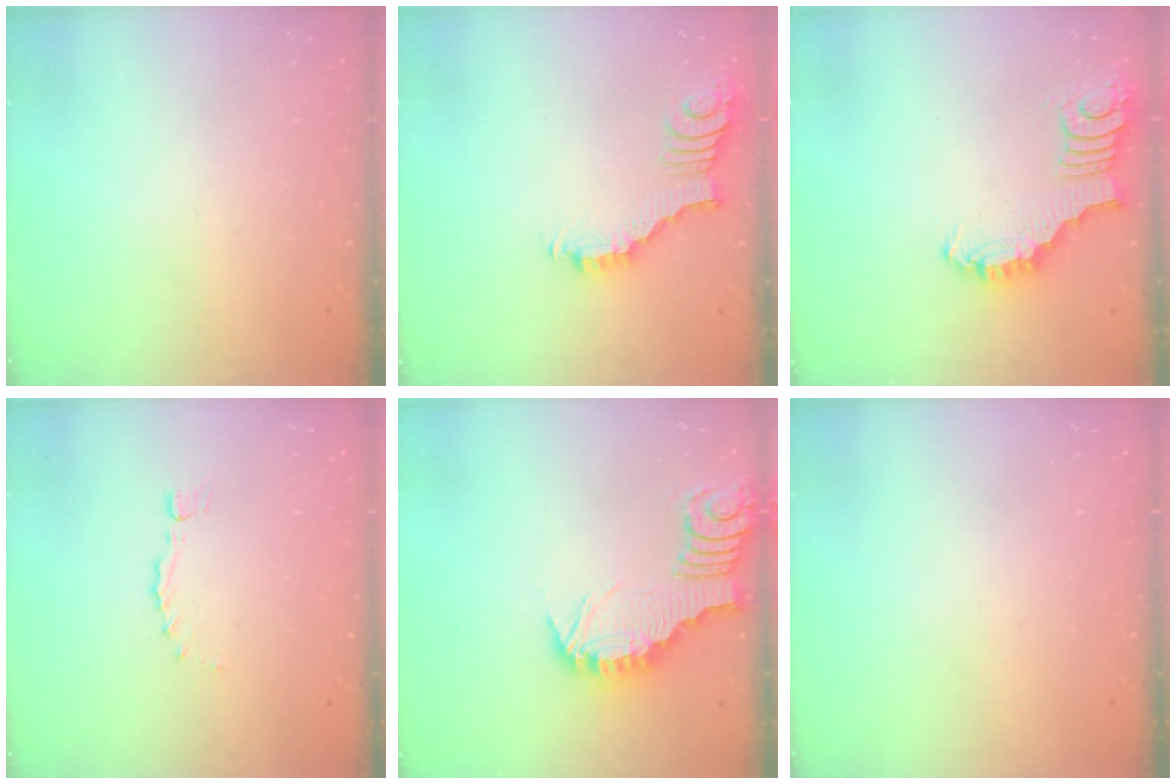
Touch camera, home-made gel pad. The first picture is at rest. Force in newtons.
{"total": 2.5, "press": 2.4, "slide": 0.4}
{"total": 2.8, "press": 2.8, "slide": 0.3}
{"total": 0.0}
{"total": 3.1, "press": 3.1, "slide": 0.3}
{"total": 0.0}